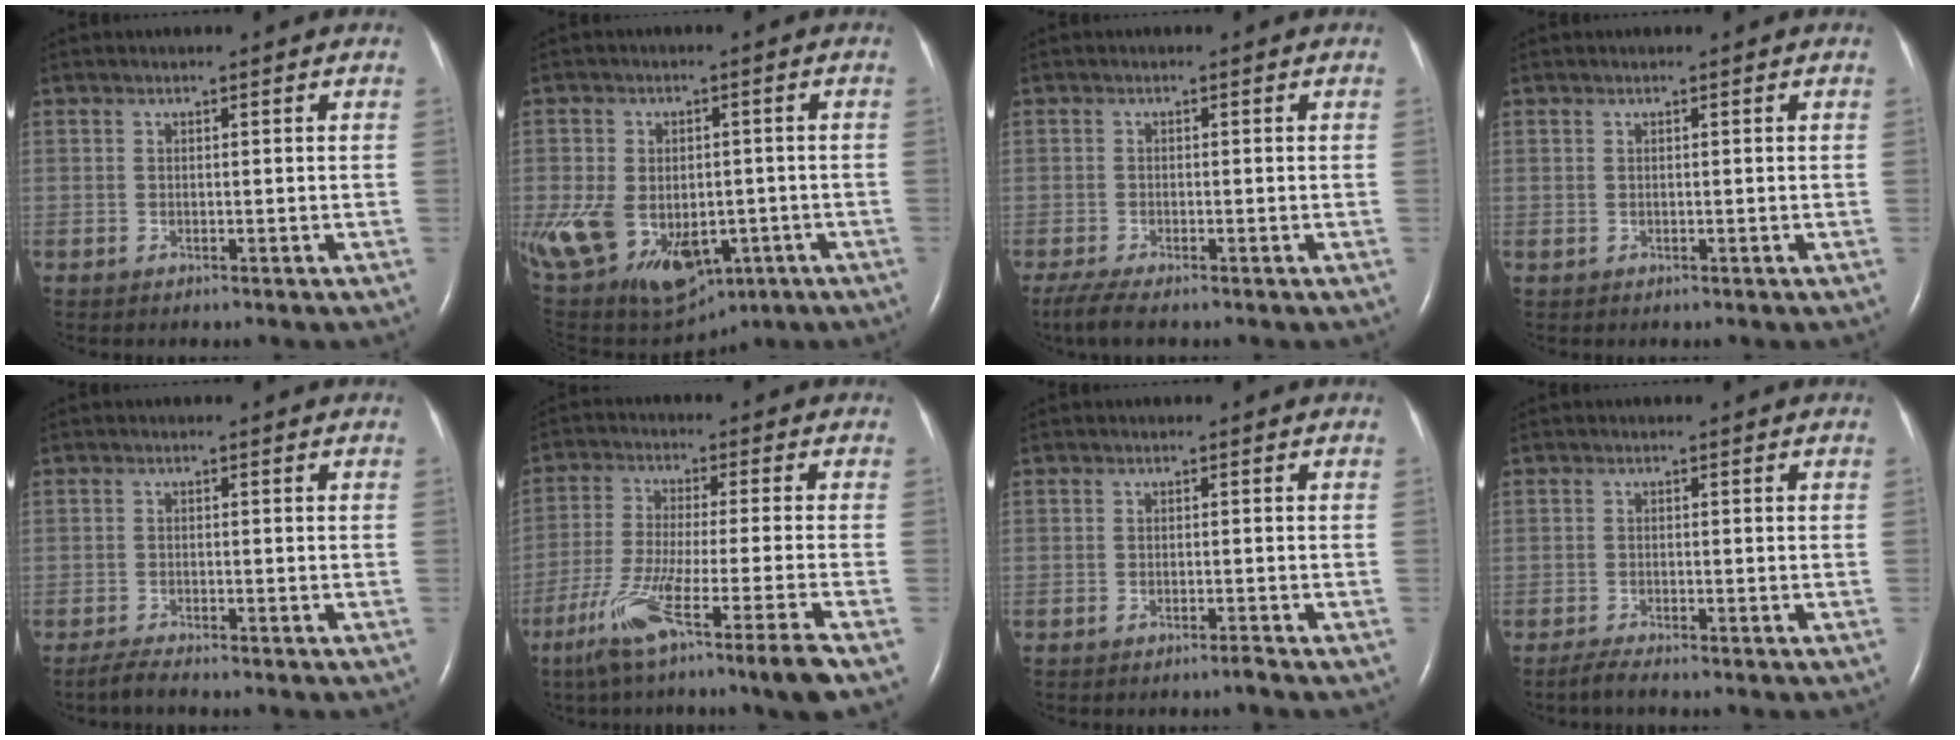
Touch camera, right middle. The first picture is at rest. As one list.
[{"total": 24.3, "force": [-9.1, 16.6, 15.2], "torque": [-0.359, -0.018, -0.118]}, {"total": 3.9, "force": [-2.9, 0.5, 2.6], "torque": [-0.056, -0.013, -0.053]}, {"total": 0.0}, {"total": 2.1, "force": [-1.9, -0.2, 1.0], "torque": [-0.034, -0.009, -0.040]}, {"total": 14.1, "force": [-8.9, -2.0, 10.7], "torque": [-0.203, -0.047, -0.152]}, {"total": 0.9, "force": [-0.8, -0.2, 0.4], "torque": [-0.008, 0.000, -0.015]}, {"total": 1.9, "force": [-1.6, -0.2, 0.9], "torque": [-0.033, -0.008, -0.035]}]